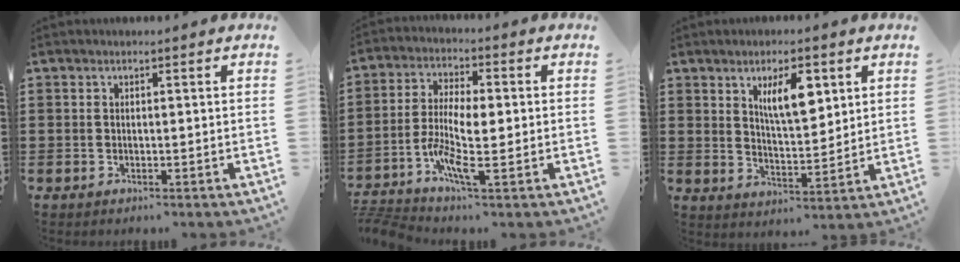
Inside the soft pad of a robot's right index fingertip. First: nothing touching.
{"total": 7.7, "force": [-2.1, 2.4, 7.0], "torque": [-0.151, -0.007, -0.042]}
{"total": 7.2, "force": [3.1, 2.8, 5.8], "torque": [-0.107, 0.003, 0.049]}